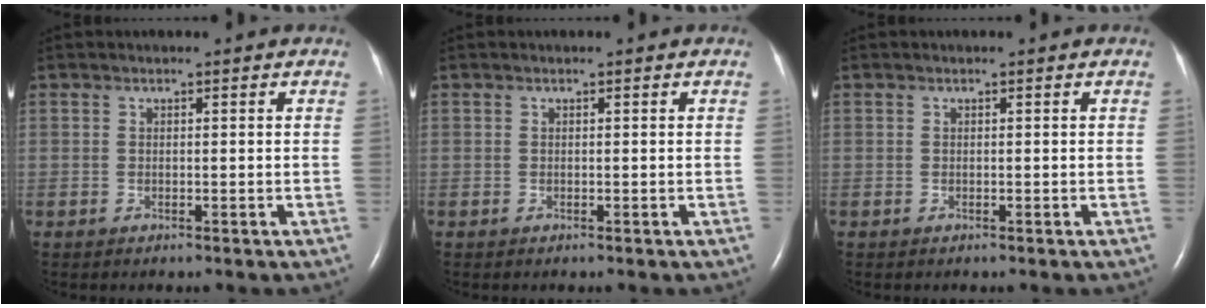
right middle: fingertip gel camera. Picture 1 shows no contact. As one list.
[{"total": 0.0}, {"total": 0.0}]